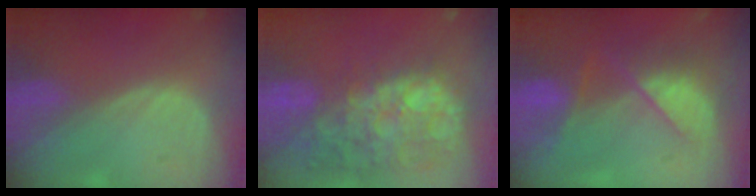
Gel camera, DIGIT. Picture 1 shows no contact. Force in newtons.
{"total": 14.1, "press": 11.6, "slide": 8.1}
{"total": 7.2, "press": 6.9, "slide": 2.0}